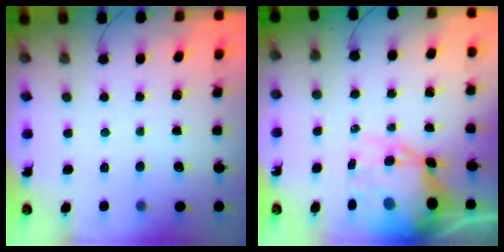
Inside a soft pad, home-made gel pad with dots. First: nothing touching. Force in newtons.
{"total": 13.6, "press": 13.2, "slide": 3.5}